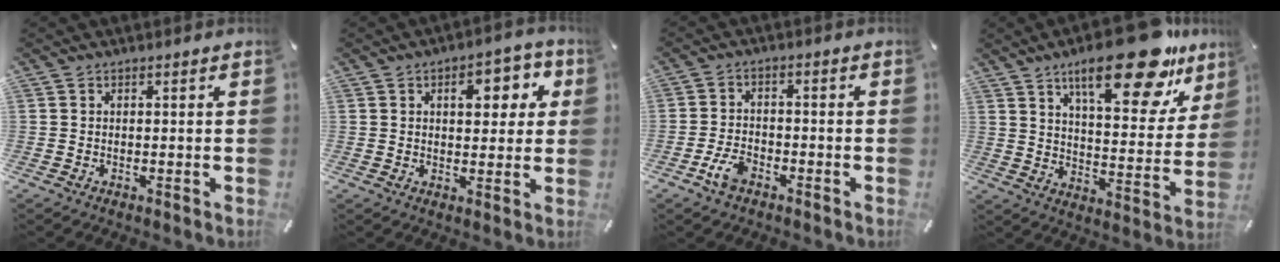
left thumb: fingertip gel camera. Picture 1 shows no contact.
{"total": 8.9, "force": [2.9, 5.3, 6.6], "torque": [-0.075, -0.010, 0.038]}
{"total": 5.1, "force": [-3.1, 2.8, 3.1], "torque": [-0.072, 0.012, -0.061]}
{"total": 22.6, "force": [15.1, 7.9, 14.8], "torque": [-0.209, -0.092, 0.241]}